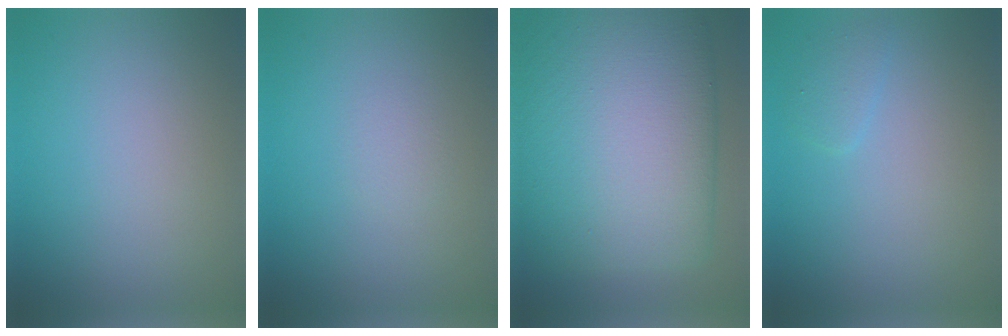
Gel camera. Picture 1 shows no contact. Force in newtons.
{"total": 0.8, "press": 0.8, "slide": 0.1}
{"total": 15.1, "press": 15.1, "slide": 0.4}
{"total": 1.1, "press": 1.1, "slide": 0.1}